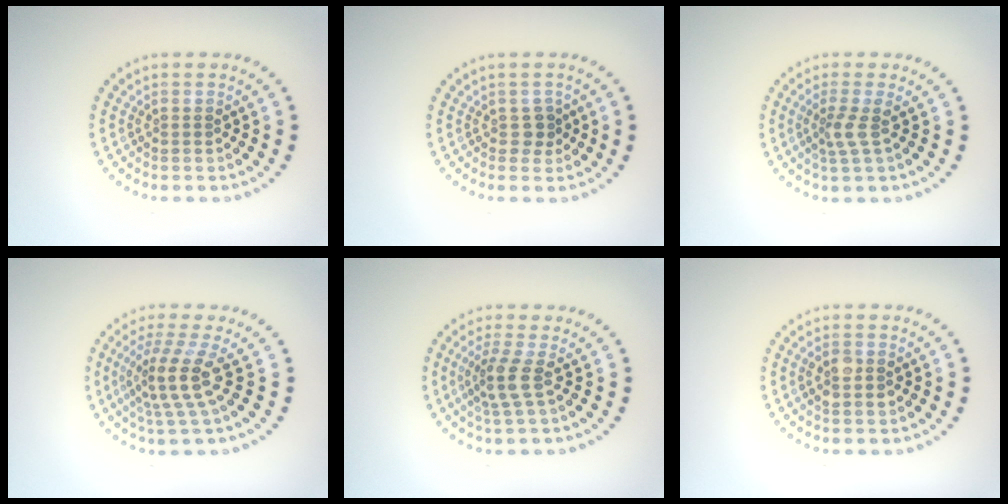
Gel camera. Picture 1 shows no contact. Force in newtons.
{"total": 1.2, "press": 0.9, "slide": 0.7}
{"total": 1.9, "press": 1.4, "slide": 1.3}
{"total": 3.9, "press": 2.9, "slide": 2.6}
{"total": 2.5, "press": 1.9, "slide": 1.6}
{"total": 1.7, "press": 1.7, "slide": 0.1}